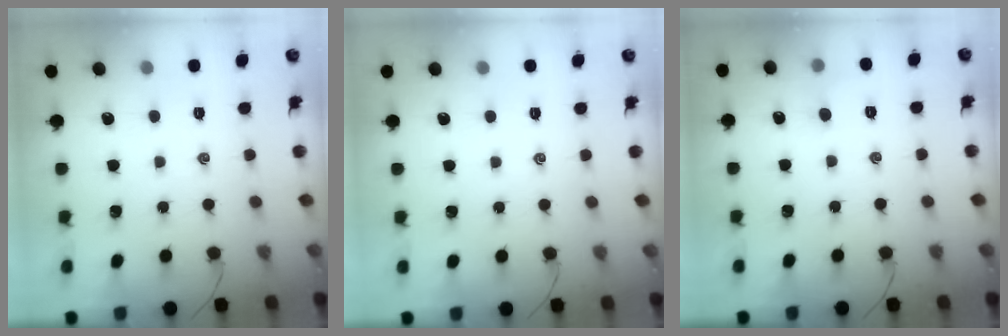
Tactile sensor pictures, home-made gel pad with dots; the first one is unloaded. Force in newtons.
{"total": 1.1, "press": 0.9, "slide": 0.5}
{"total": 4.4, "press": 4.1, "slide": 1.5}